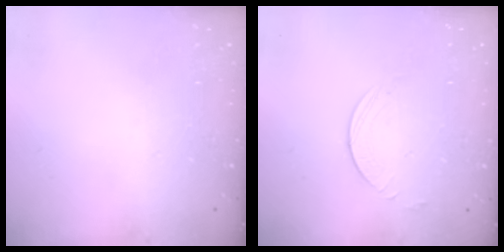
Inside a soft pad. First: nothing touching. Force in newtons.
{"total": 3.9, "press": 3.9, "slide": 0.3}